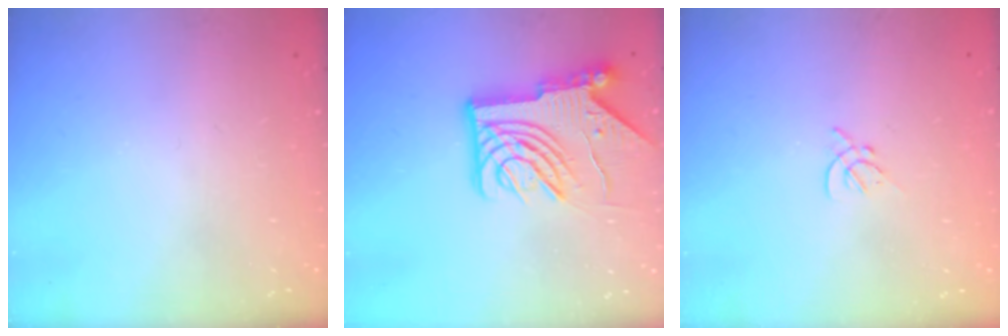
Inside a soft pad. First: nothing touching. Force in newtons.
{"total": 12.2, "press": 12.1, "slide": 1.4}
{"total": 2.0, "press": 1.9, "slide": 0.5}